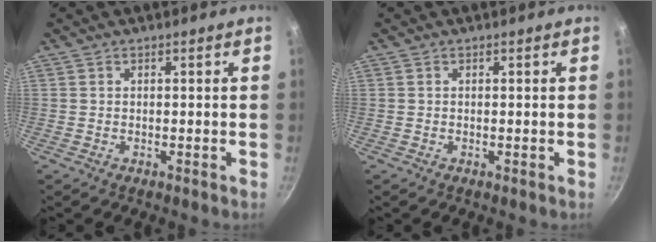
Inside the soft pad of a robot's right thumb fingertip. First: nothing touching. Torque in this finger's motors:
{"motor_torque": [-0.49, -0.01, -0.24, -0.13, -0.04]}